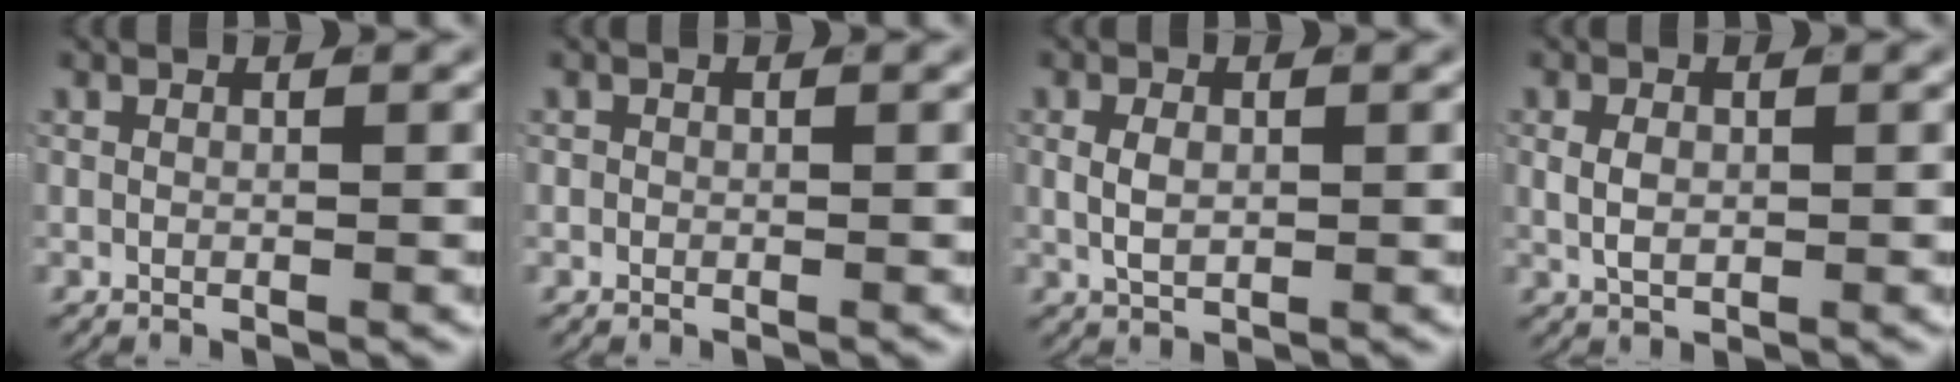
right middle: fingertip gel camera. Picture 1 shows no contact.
{"total": 0.0}
{"total": 2.2, "force": [0.1, 1.4, 1.6], "torque": [-0.034, -0.006, 0.011]}
{"total": 1.9, "force": [0.1, 1.2, 1.4], "torque": [-0.027, -0.004, 0.010]}